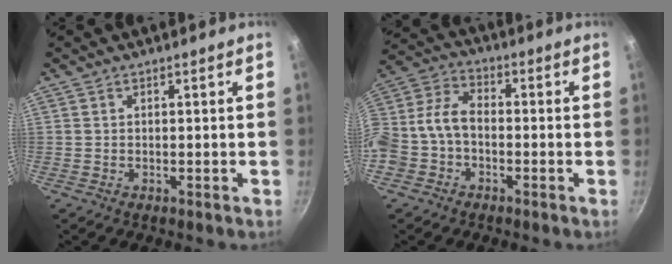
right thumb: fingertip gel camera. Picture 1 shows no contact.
{"total": 9.7, "force": [-2.5, 7.0, 6.3], "torque": [-0.122, 0.046, -0.063]}